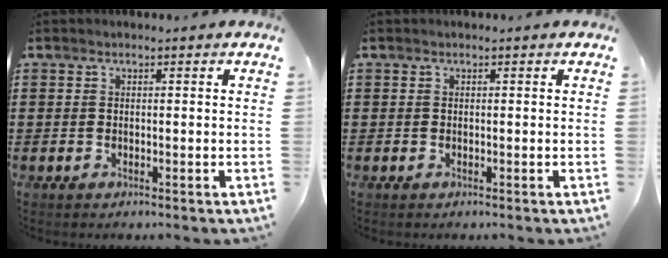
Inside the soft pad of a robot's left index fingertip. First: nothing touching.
{"total": 0.0}